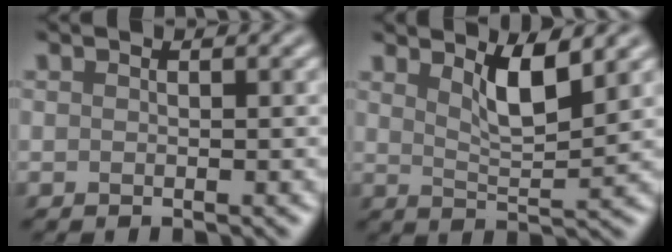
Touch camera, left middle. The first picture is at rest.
{"total": 3.8, "force": [2.0, 1.0, 3.1], "torque": [-0.057, -0.007, 0.035]}